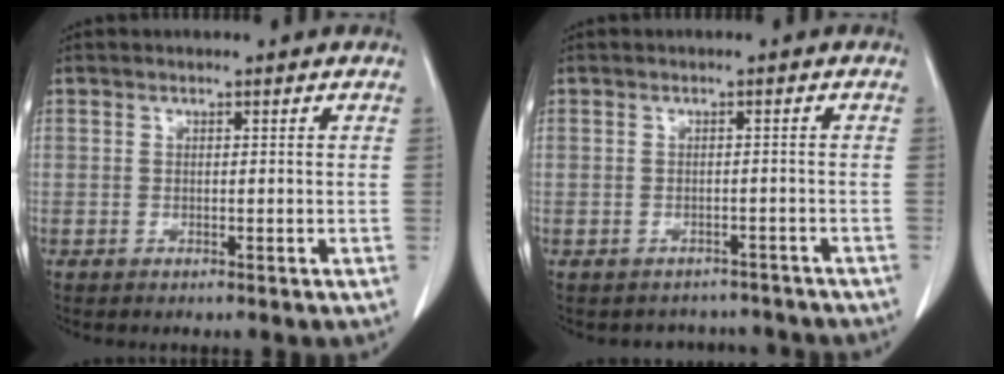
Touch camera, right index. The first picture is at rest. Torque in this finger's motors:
{"motor_torque": [-0.53, -0.50, -0.22, -0.10]}